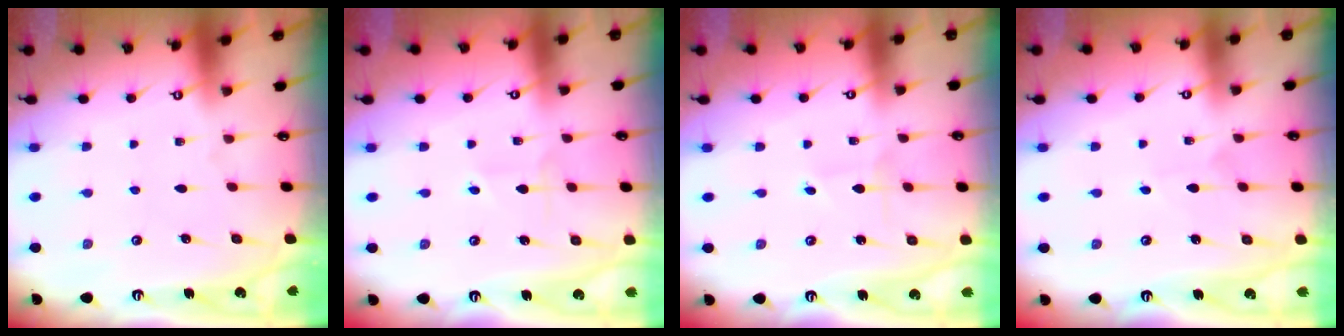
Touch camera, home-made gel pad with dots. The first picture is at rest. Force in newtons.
{"total": 2.8, "press": 2.8, "slide": 0.3}
{"total": 0.6, "press": 0.6, "slide": 0.0}
{"total": 1.3, "press": 1.3, "slide": 0.1}